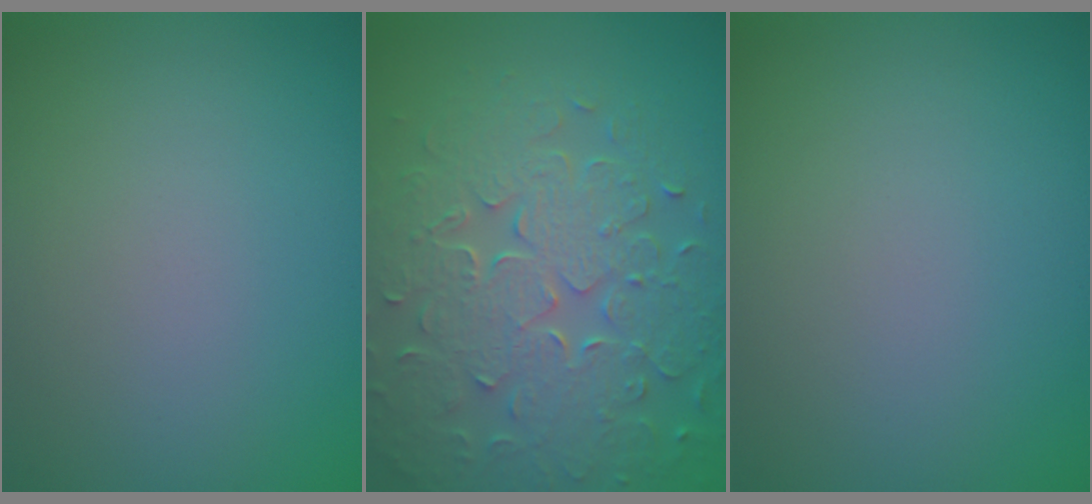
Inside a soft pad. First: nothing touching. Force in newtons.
{"total": 8.1, "press": 5.9, "slide": 5.6}
{"total": 0.0}